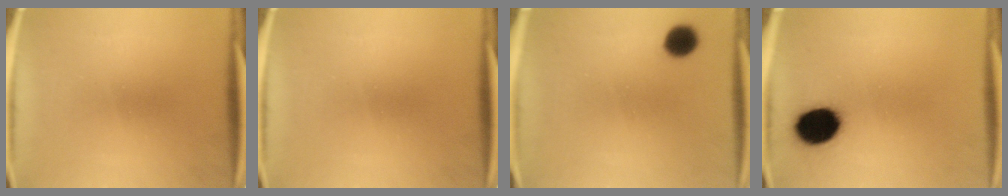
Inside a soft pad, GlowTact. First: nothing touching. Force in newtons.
{"total": 0.0}
{"total": 5.1}
{"total": 11.5}